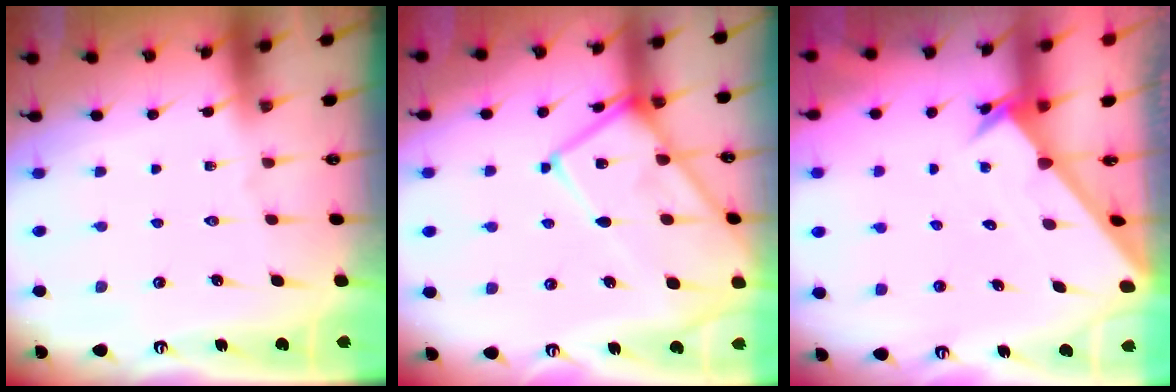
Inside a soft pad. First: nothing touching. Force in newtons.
{"total": 15.9, "press": 15.9, "slide": 1.4}
{"total": 2.3, "press": 2.3, "slide": 0.2}